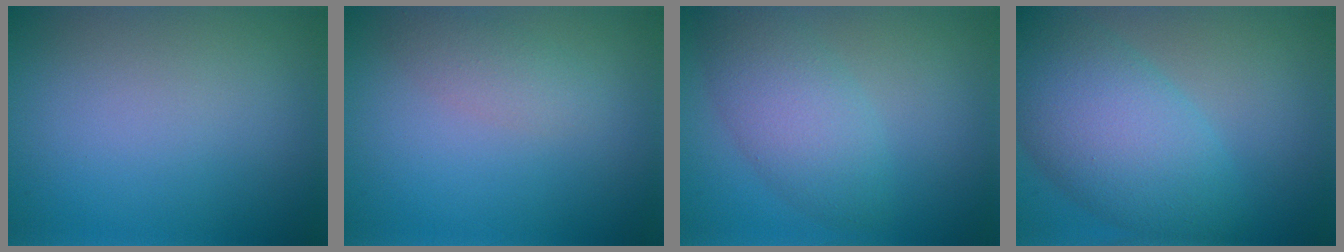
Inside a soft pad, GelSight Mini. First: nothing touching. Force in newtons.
{"total": 1.8, "press": 1.8, "slide": 0.1}
{"total": 4.6, "press": 4.6, "slide": 0.0}
{"total": 8.2, "press": 8.2, "slide": 0.3}